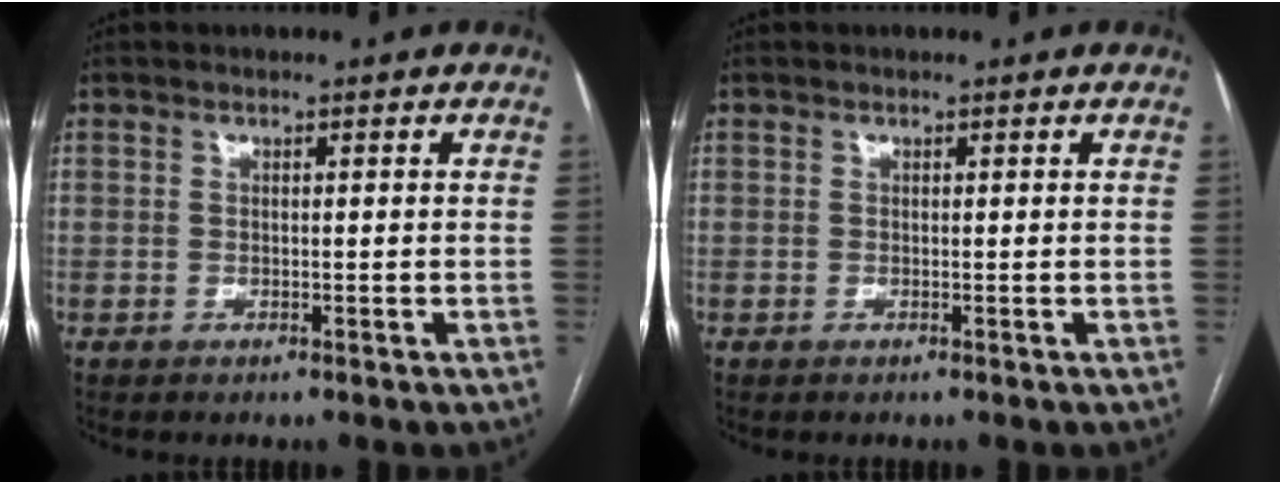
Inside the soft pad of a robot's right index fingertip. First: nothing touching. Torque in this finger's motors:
{"motor_torque": [-0.03, -0.04, -0.02, 0.01]}